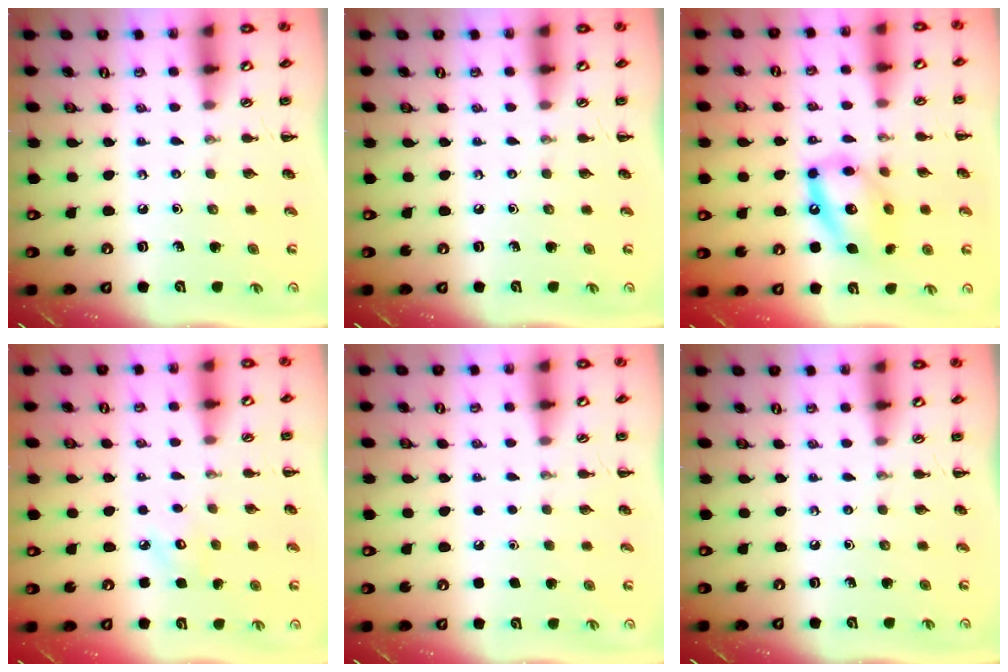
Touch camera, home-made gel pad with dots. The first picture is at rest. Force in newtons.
{"total": 0.0}
{"total": 13.8, "press": 13.6, "slide": 2.4}
{"total": 3.9, "press": 3.8, "slide": 0.8}
{"total": 1.8, "press": 1.7, "slide": 0.1}
{"total": 0.0}